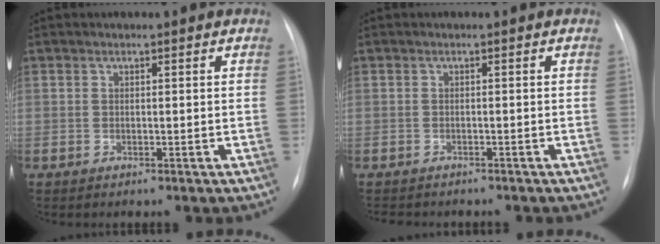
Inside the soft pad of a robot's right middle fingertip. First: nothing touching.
{"total": 5.0, "force": [-4.3, 1.7, 1.8], "torque": [-0.026, -0.005, -0.053]}